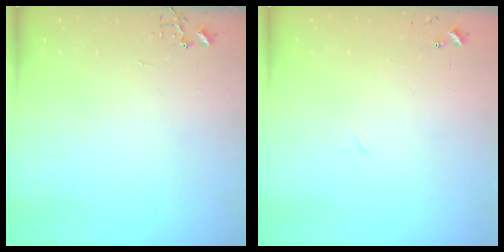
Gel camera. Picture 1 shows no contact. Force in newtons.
{"total": 6.6, "press": 6.6, "slide": 0.5}